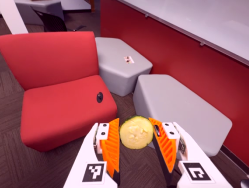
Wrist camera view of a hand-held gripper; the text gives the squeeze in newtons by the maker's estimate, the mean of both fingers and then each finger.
{"total": 9.3, "left": 9.7, "right": 8.8}